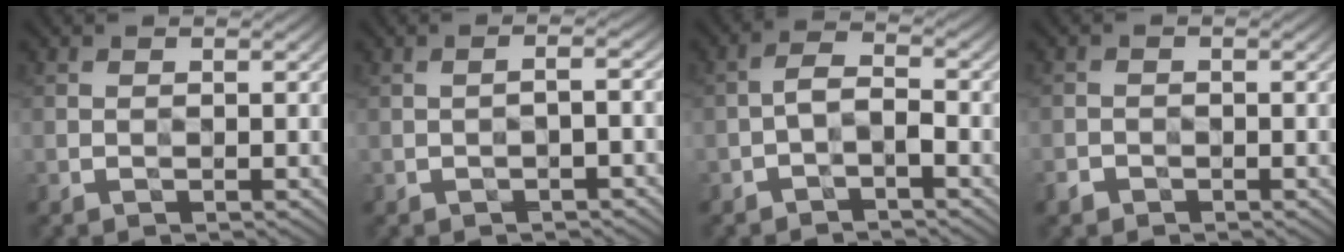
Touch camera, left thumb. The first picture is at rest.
{"total": 1.4, "force": [-0.9, -0.4, 0.9], "torque": [-0.020, 0.009, -0.021]}
{"total": 2.2, "force": [-1.5, 0.4, 1.6], "torque": [-0.031, 0.013, -0.038]}
{"total": 1.2, "force": [-1.1, 0.4, -0.1], "torque": [-0.003, 0.001, -0.028]}